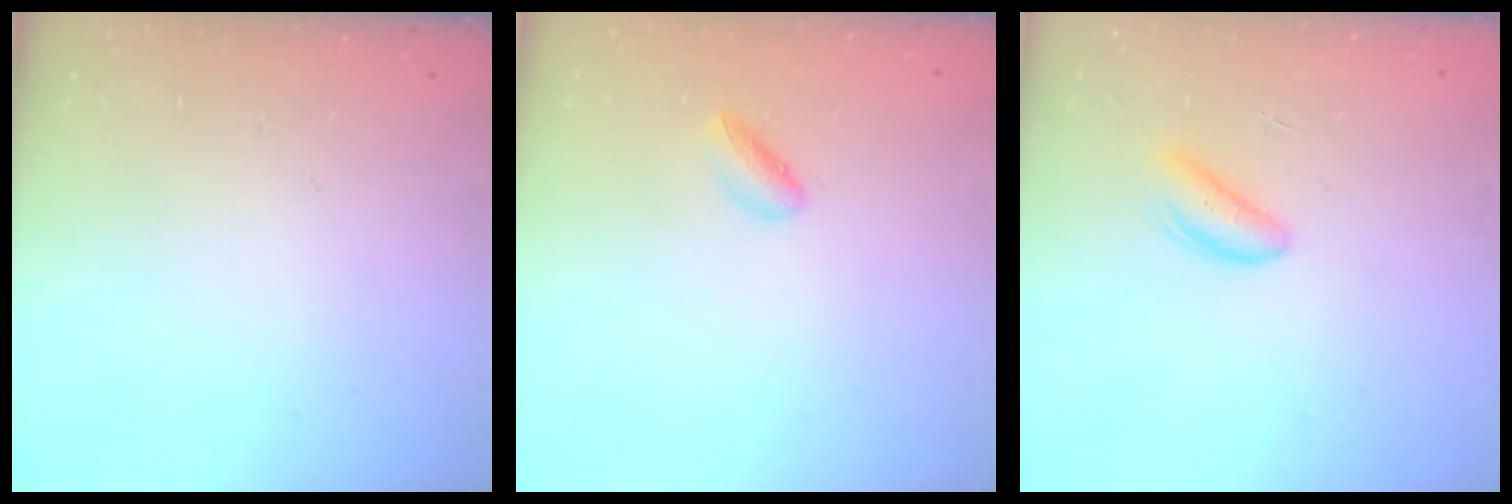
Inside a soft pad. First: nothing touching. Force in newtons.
{"total": 3.2, "press": 3.1, "slide": 0.8}
{"total": 2.9, "press": 2.9, "slide": 0.5}